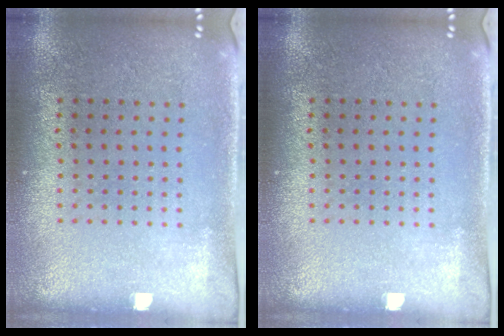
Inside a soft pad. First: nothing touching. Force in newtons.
{"total": 0.0}